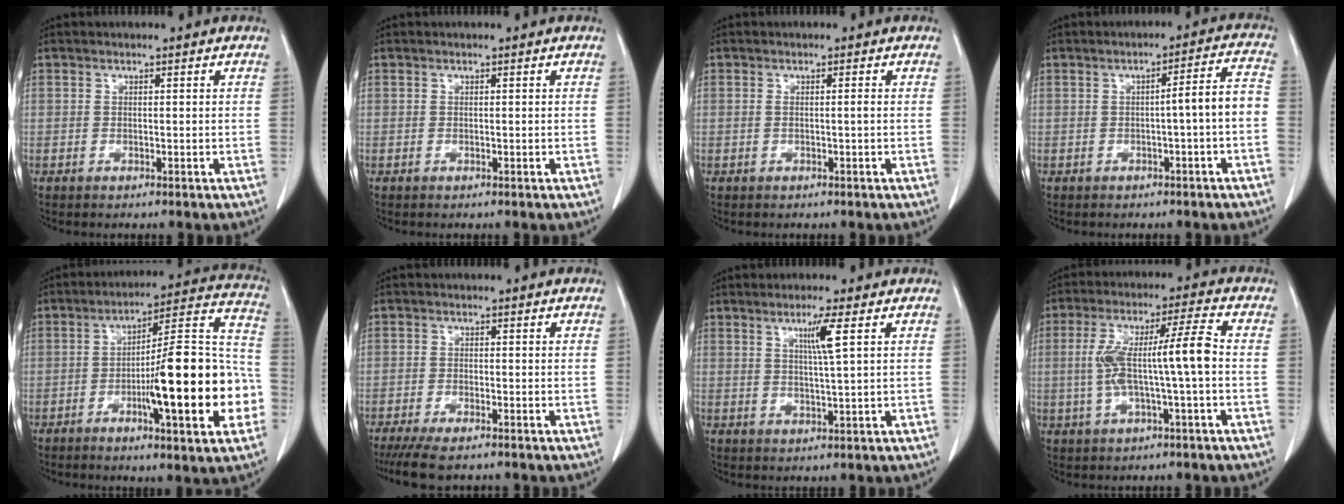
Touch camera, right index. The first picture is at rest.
{"total": 0.0}
{"total": 0.9, "force": [-0.1, -0.1, 0.9], "torque": [-0.018, 0.001, 0.000]}
{"total": 5.1, "force": [-1.2, -0.2, 5.0], "torque": [-0.067, 0.017, -0.016]}
{"total": 20.4, "force": [-5.1, 2.6, 19.6], "torque": [-0.246, 0.019, -0.072]}
{"total": 5.9, "force": [-4.8, 0.9, 3.2], "torque": [-0.053, -0.013, -0.078]}
{"total": 4.2, "force": [1.6, -0.9, 3.8], "torque": [-0.072, -0.006, 0.031]}
{"total": 10.3, "force": [-0.6, 0.4, 10.3], "torque": [-0.198, 0.026, -0.013]}